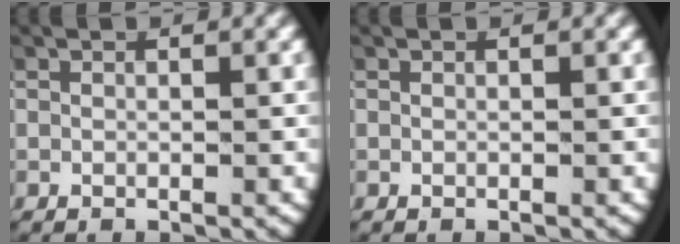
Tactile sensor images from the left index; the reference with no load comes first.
{"total": 0.0}